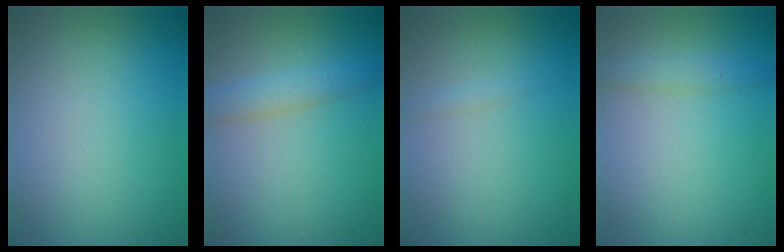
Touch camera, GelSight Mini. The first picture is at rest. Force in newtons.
{"total": 2.6, "press": 2.6, "slide": 0.1}
{"total": 0.6, "press": 0.6, "slide": 0.0}
{"total": 1.7, "press": 1.7, "slide": 0.2}